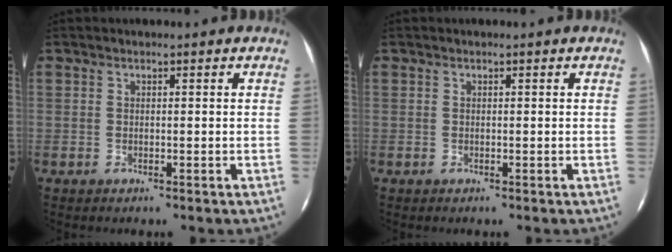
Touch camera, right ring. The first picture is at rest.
{"total": 0.0}